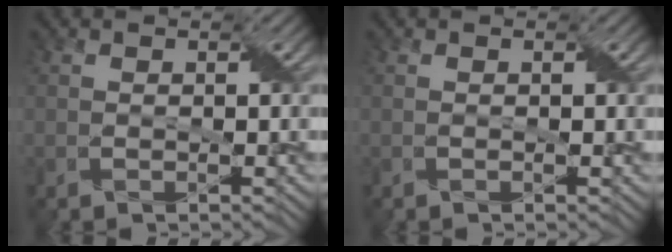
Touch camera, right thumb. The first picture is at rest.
{"total": 0.6, "force": [0.0, -0.5, 0.2], "torque": [0.000, -0.002, 0.004]}